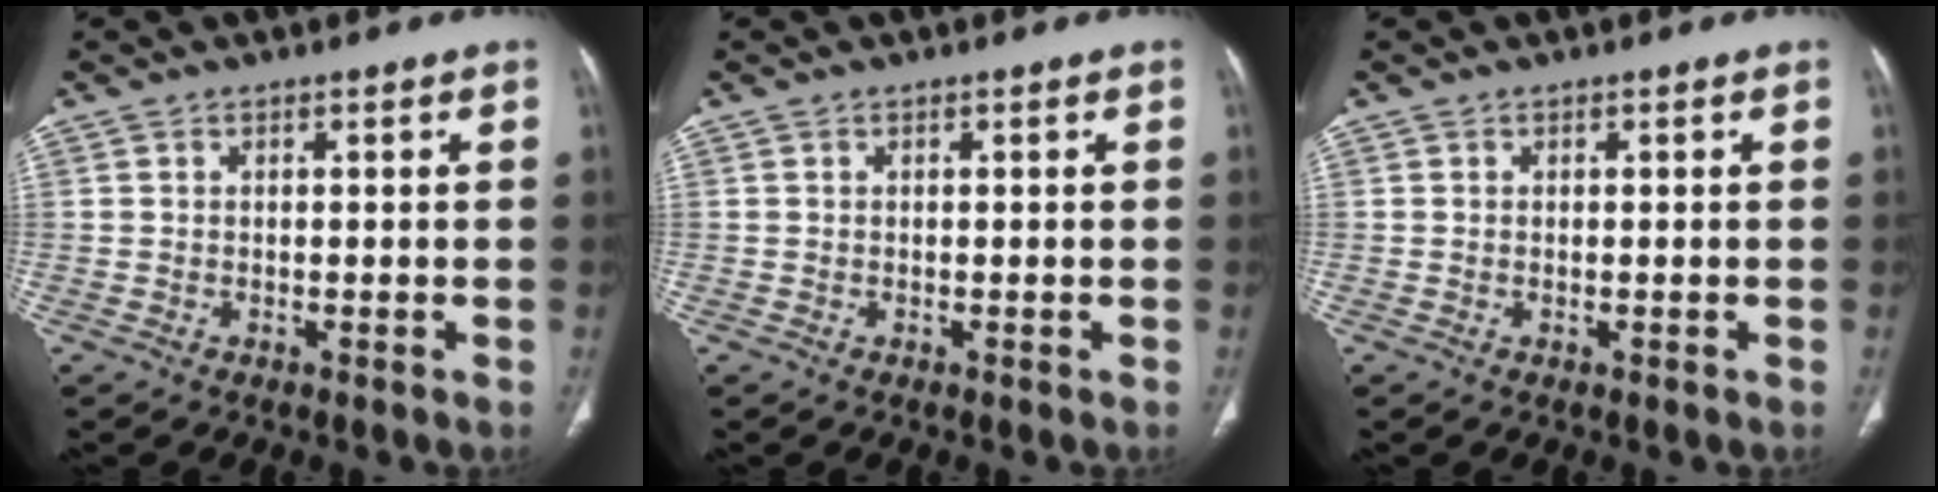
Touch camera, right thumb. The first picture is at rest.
{"total": 0.0}
{"total": 0.0}